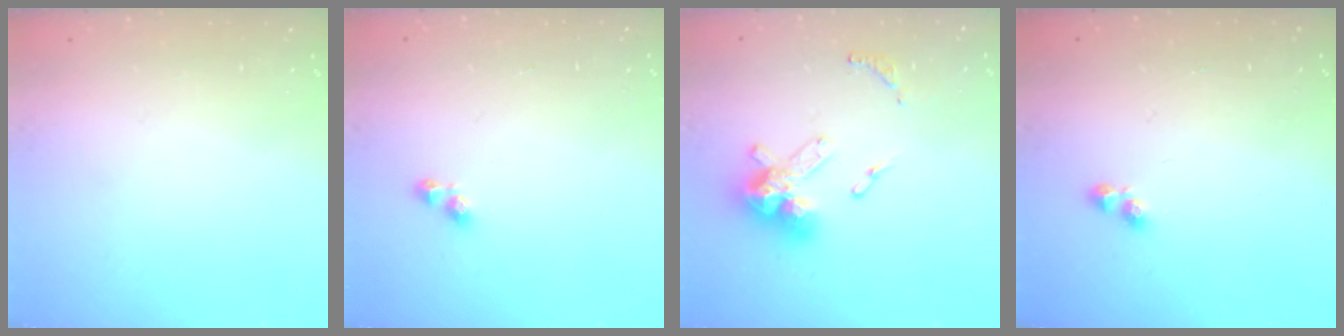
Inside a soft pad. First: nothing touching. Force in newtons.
{"total": 2.8, "press": 2.8, "slide": 0.3}
{"total": 14.1, "press": 14.1, "slide": 0.9}
{"total": 2.4, "press": 2.3, "slide": 0.4}